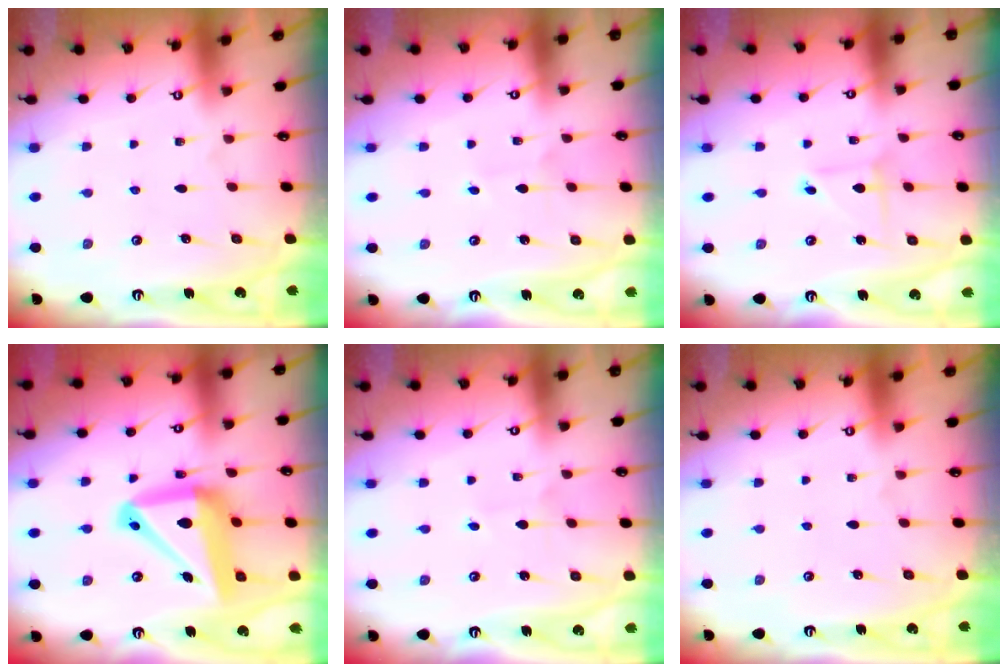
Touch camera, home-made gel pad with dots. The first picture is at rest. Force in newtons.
{"total": 1.6, "press": 1.6, "slide": 0.1}
{"total": 2.2, "press": 2.2, "slide": 0.1}
{"total": 18.6, "press": 18.4, "slide": 2.5}
{"total": 1.6, "press": 1.6, "slide": 0.1}
{"total": 0.0}